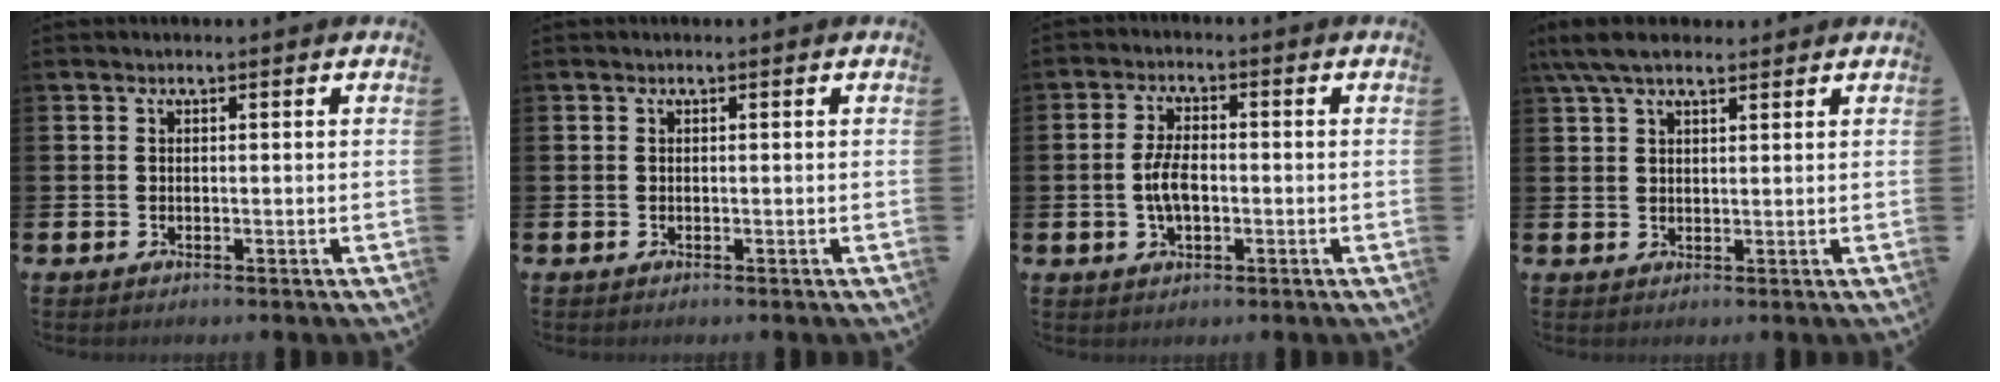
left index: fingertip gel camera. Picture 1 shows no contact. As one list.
[{"total": 0.0}, {"total": 4.4, "force": [-0.4, 2.2, 3.8], "torque": [-0.065, -0.001, -0.012]}, {"total": 5.4, "force": [4.3, 1.8, 2.8], "torque": [-0.060, -0.007, 0.078]}]